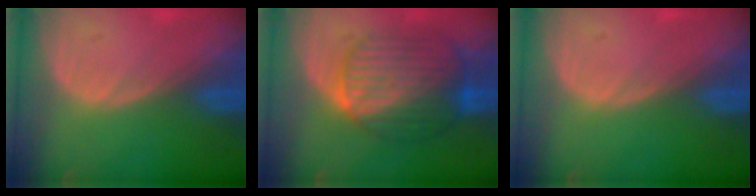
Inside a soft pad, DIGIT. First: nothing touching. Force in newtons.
{"total": 10.2, "press": 10.2, "slide": 0.8}
{"total": 0.0}